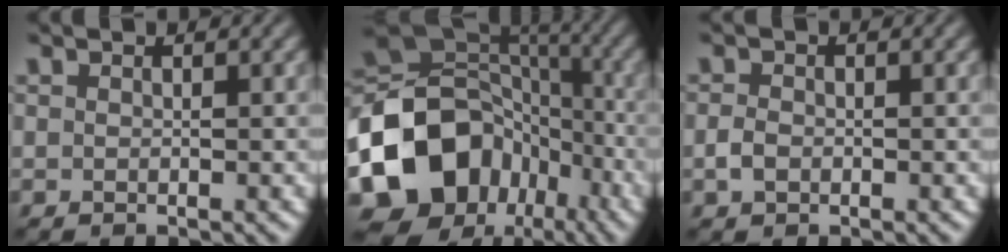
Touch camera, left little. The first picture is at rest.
{"total": 14.3, "force": [-5.5, 11.1, 7.2], "torque": [-0.156, 0.001, -0.106]}
{"total": 1.3, "force": [-0.6, 0.9, 0.8], "torque": [-0.019, 0.003, -0.015]}